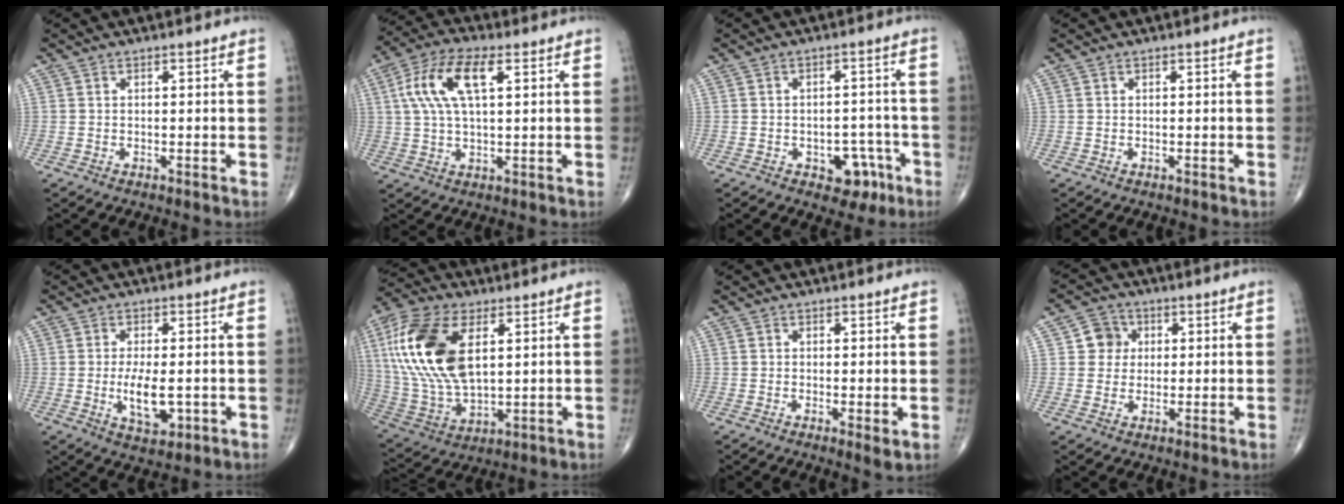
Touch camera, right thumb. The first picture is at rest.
{"total": 11.7, "force": [3.4, 5.0, 10.1], "torque": [-0.212, 0.018, 0.063]}
{"total": 6.6, "force": [-3.1, 4.4, 3.9], "torque": [-0.016, 0.025, -0.036]}
{"total": 0.0}
{"total": 7.1, "force": [-1.1, 3.2, 6.3], "torque": [-0.109, -0.012, -0.013]}
{"total": 21.2, "force": [5.7, 11.1, 17.1], "torque": [-0.357, -0.014, 0.106]}
{"total": 2.2, "force": [-0.3, 0.6, 2.1], "torque": [-0.038, -0.010, -0.009]}
{"total": 4.9, "force": [1.0, 4.7, 1.2], "torque": [0.010, 0.005, 0.010]}